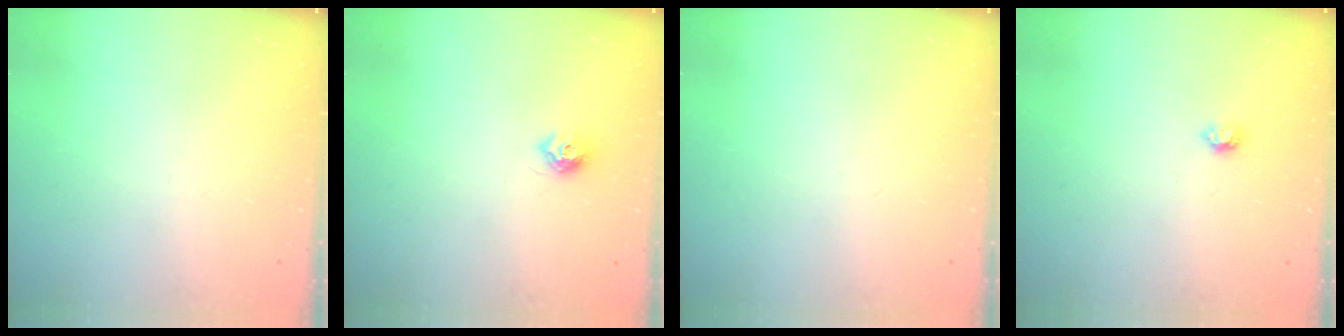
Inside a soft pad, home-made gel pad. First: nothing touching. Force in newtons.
{"total": 7.2, "press": 7.2, "slide": 0.5}
{"total": 0.0}
{"total": 3.9, "press": 3.9, "slide": 0.6}